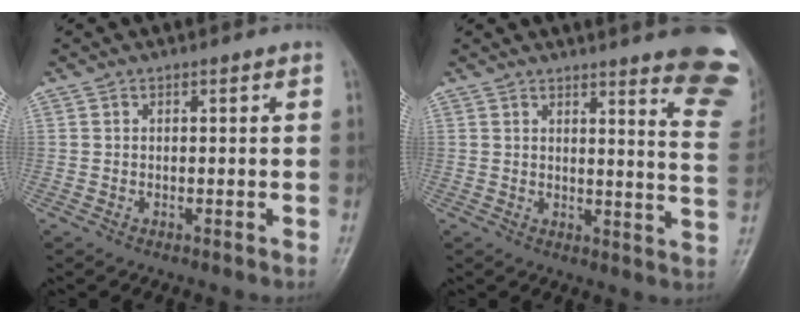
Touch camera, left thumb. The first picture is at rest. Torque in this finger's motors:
{"motor_torque": [2.02, 0.99, 1.09, -1.38, 0.09]}